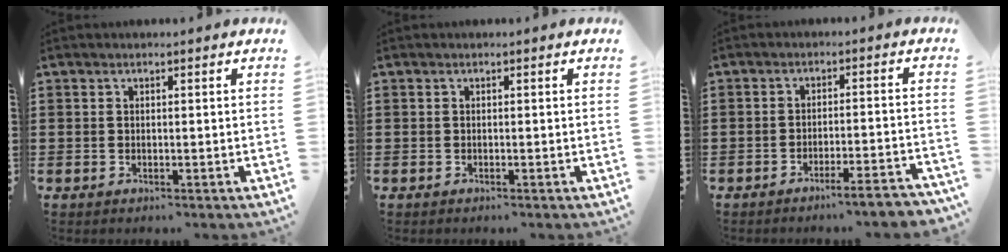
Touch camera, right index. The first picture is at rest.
{"total": 0.0}
{"total": 4.1, "force": [-3.5, -0.2, 2.0], "torque": [-0.031, -0.009, -0.067]}